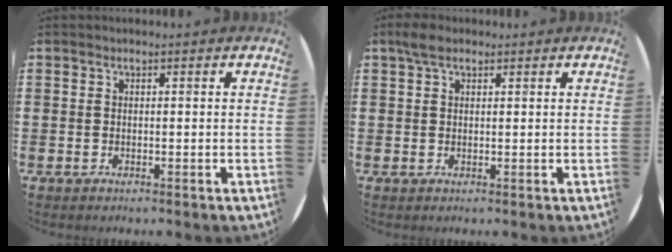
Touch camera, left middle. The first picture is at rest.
{"total": 2.2, "force": [1.5, 1.0, 1.2], "torque": [-0.018, 0.004, 0.026]}